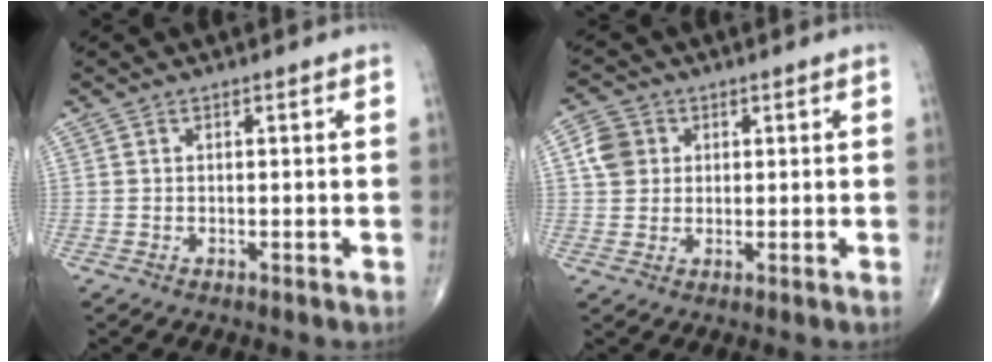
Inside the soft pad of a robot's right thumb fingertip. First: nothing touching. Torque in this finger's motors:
{"motor_torque": [-0.08, 0.32, 0.07, 0.00, 0.03]}